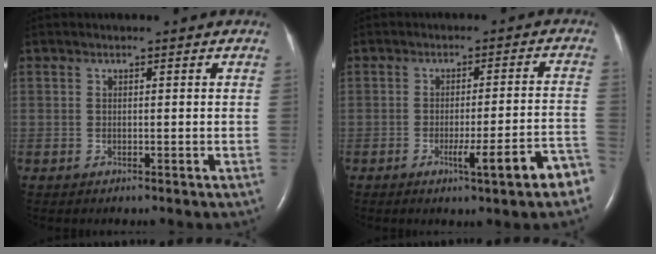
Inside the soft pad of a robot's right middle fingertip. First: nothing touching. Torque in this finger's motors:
{"motor_torque": [1.18, -0.63, 0.20, 0.08]}